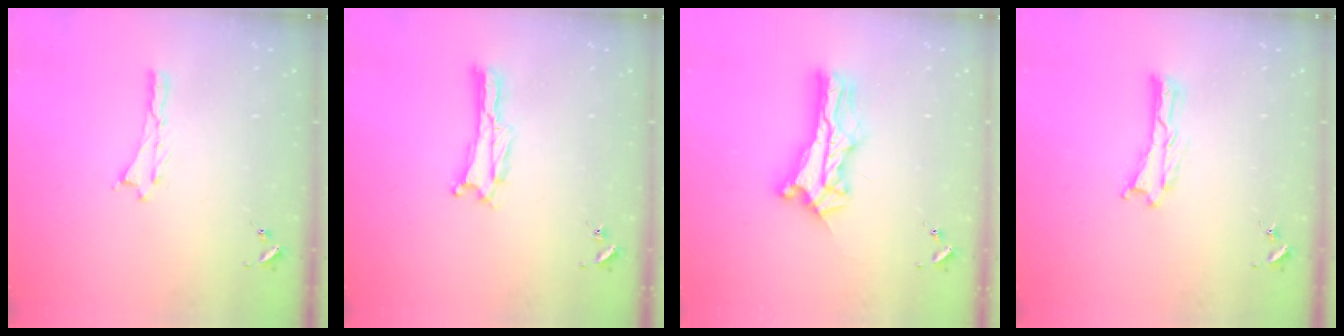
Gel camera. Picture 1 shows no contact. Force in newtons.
{"total": 0.0}
{"total": 9.3, "press": 9.3, "slide": 0.7}
{"total": 0.0}